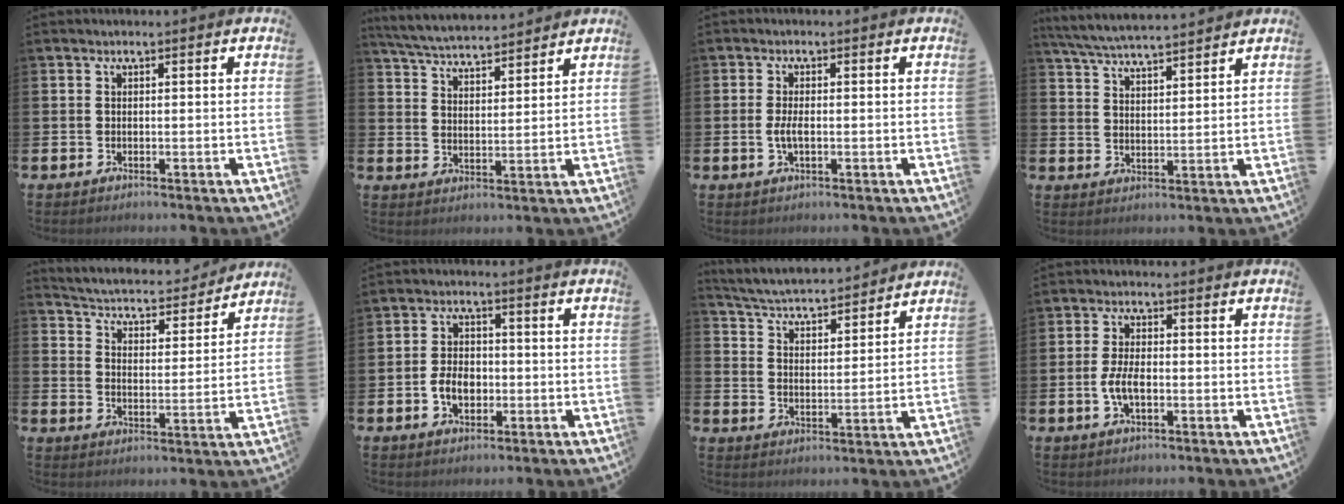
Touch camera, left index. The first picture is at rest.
{"total": 5.3, "force": [5.2, 0.4, 0.6], "torque": [-0.033, -0.034, 0.092]}
{"total": 2.3, "force": [-0.3, 0.8, 2.1], "torque": [-0.034, -0.001, -0.008]}
{"total": 5.6, "force": [5.5, 0.2, 1.0], "torque": [-0.041, -0.032, 0.097]}
{"total": 4.5, "force": [4.3, 1.1, 0.7], "torque": [-0.041, -0.040, 0.066]}
{"total": 4.3, "force": [-1.1, 3.0, 2.9], "torque": [-0.044, 0.002, -0.025]}
{"total": 4.7, "force": [4.7, 0.5, 0.6], "torque": [-0.035, -0.042, 0.077]}
{"total": 3.9, "force": [-0.8, 1.8, 3.4], "torque": [-0.063, 0.002, -0.017]}